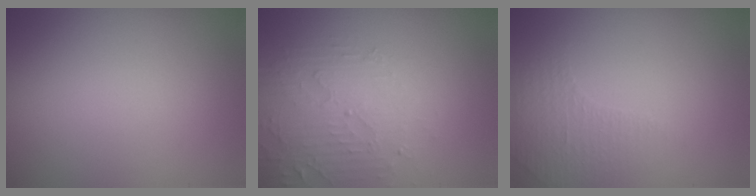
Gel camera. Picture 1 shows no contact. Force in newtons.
{"total": 3.8, "press": 3.4, "slide": 1.8}
{"total": 1.3, "press": 0.9, "slide": 0.9}